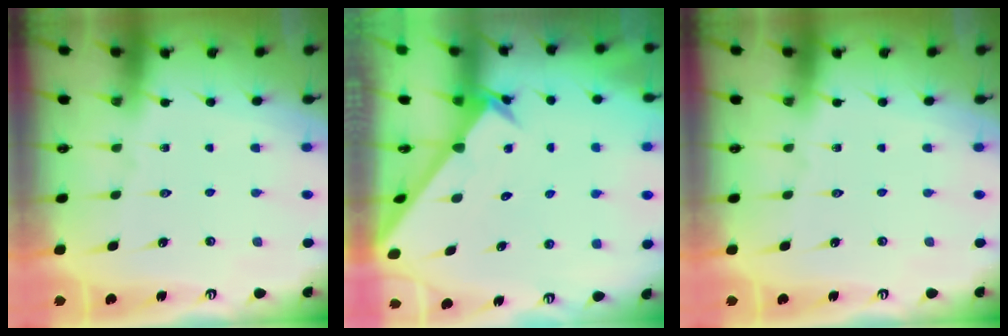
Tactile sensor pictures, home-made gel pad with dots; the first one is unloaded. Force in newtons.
{"total": 2.6, "press": 2.6, "slide": 0.2}
{"total": 0.0}